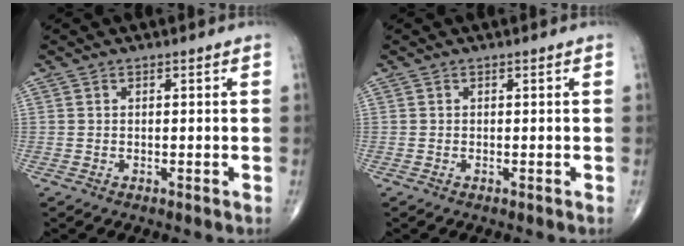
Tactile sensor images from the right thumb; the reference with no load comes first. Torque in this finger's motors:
{"motor_torque": [-0.03, -0.06, -0.23, -0.16, 0.04]}